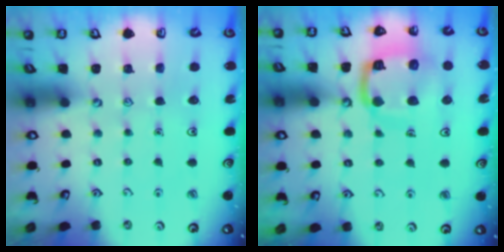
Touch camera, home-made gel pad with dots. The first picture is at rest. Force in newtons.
{"total": 12.1, "press": 12.0, "slide": 1.3}